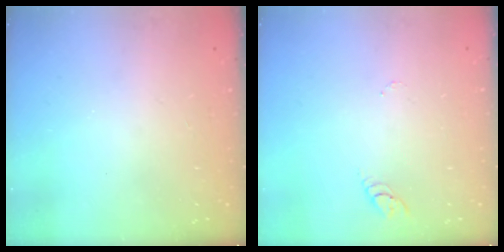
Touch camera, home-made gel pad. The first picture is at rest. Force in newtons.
{"total": 2.9, "press": 2.9, "slide": 0.3}